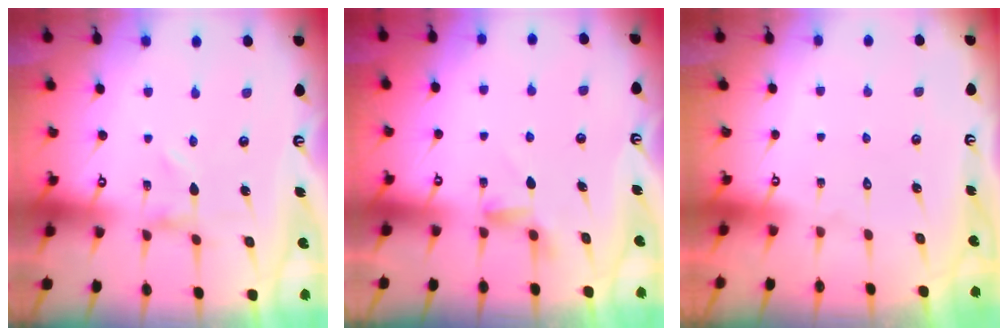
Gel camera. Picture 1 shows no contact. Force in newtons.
{"total": 2.6, "press": 2.6, "slide": 0.4}
{"total": 1.6, "press": 1.6, "slide": 0.1}